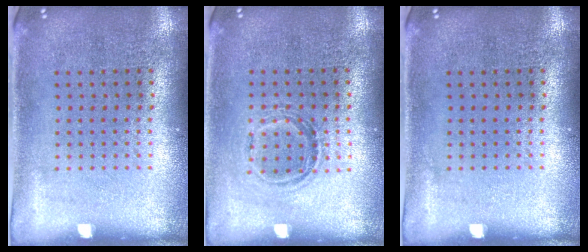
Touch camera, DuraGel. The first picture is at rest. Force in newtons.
{"total": 1.1, "press": 0.9, "slide": 0.6}
{"total": 0.0}